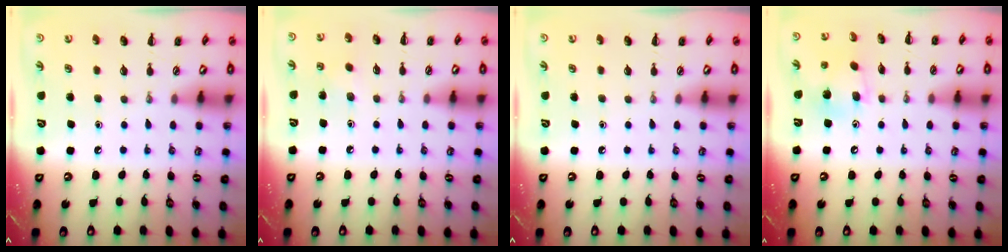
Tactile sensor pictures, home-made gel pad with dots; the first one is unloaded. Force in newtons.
{"total": 2.5, "press": 2.3, "slide": 0.7}
{"total": 0.0}
{"total": 9.3, "press": 9.0, "slide": 2.2}